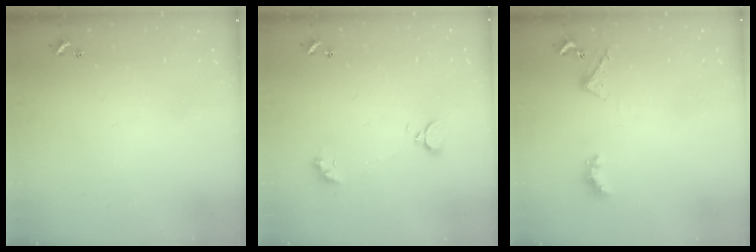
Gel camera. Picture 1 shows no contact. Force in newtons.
{"total": 2.5, "press": 2.4, "slide": 0.7}
{"total": 2.8, "press": 2.8, "slide": 0.6}